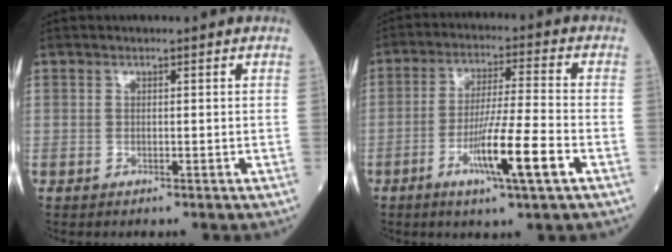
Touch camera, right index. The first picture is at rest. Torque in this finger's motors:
{"motor_torque": [1.42, -0.39, 0.61, 0.17]}